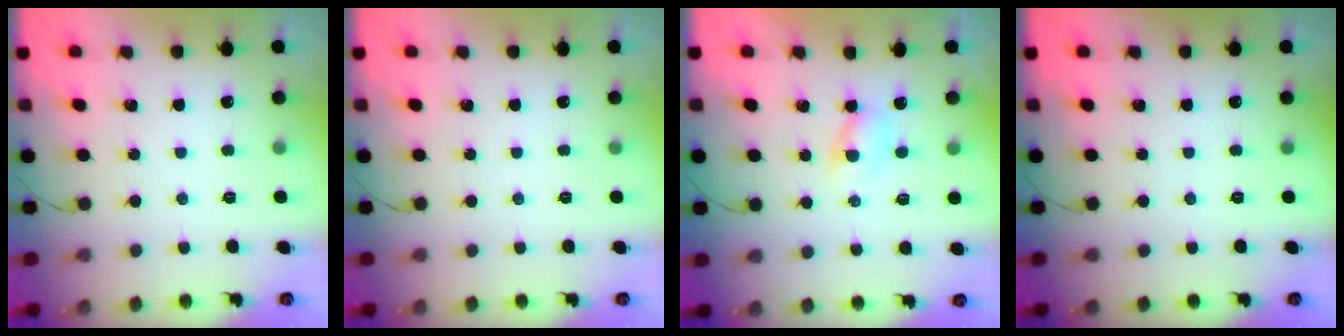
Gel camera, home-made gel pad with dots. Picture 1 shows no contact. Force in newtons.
{"total": 0.0}
{"total": 1.9, "press": 1.7, "slide": 0.9}
{"total": 0.0}